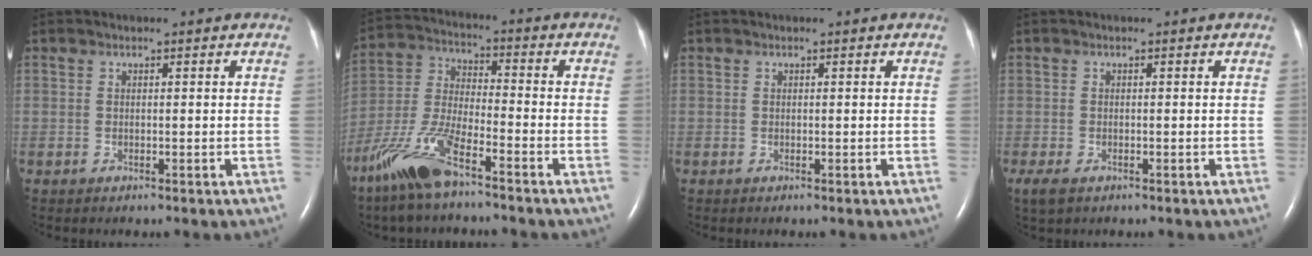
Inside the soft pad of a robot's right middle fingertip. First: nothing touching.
{"total": 11.7, "force": [-8.0, 2.4, 8.1], "torque": [-0.190, -0.018, -0.160]}
{"total": 0.0}
{"total": 3.5, "force": [-2.1, 1.8, 2.1], "torque": [-0.052, -0.012, -0.034]}